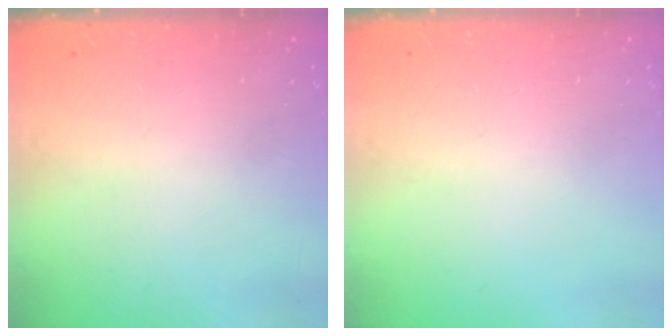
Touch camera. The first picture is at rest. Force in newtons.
{"total": 0.0}